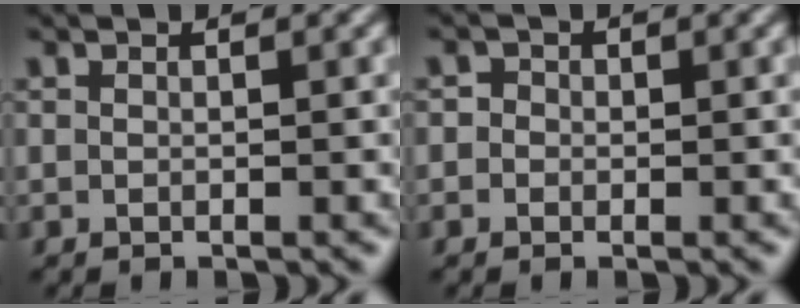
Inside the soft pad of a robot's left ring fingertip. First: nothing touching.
{"total": 1.2, "force": [0.1, 1.1, 0.3], "torque": [0.006, -0.003, -0.011]}